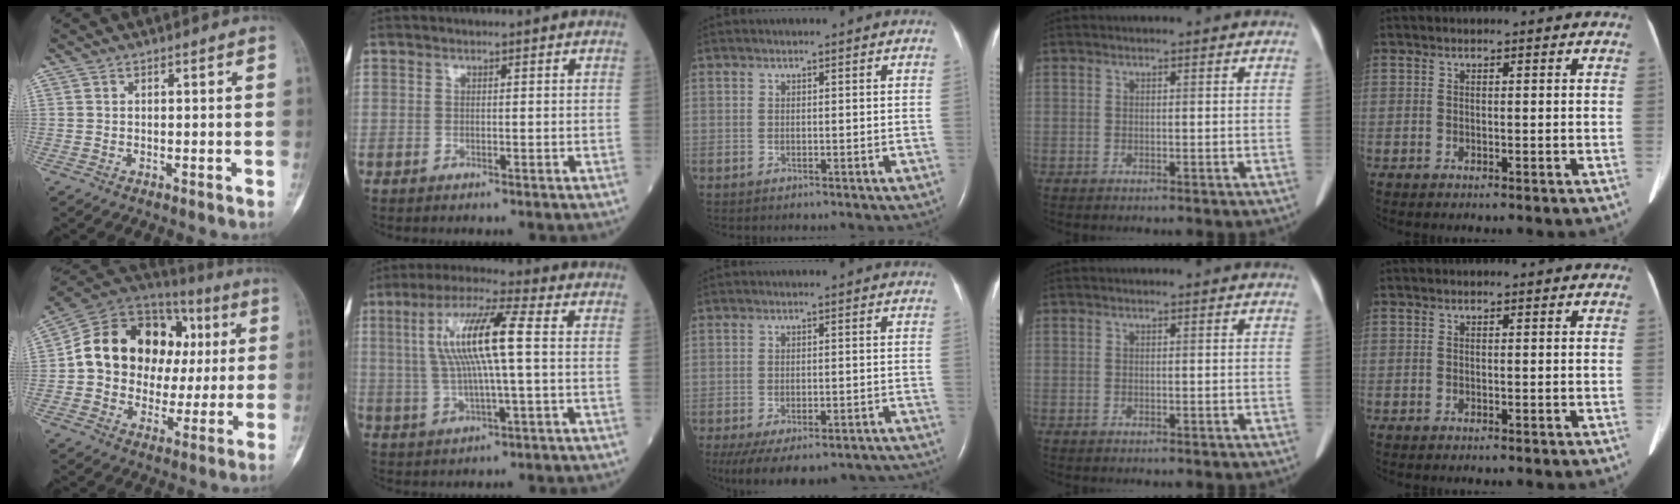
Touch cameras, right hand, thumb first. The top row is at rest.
{"thumb": {"total": 22.1, "force": [2.9, 17.2, 13.6], "torque": [-0.184, 0.044, 0.054]}, "index": {"total": 11.8, "force": [1.7, 0.9, 11.6], "torque": [-0.232, 0.017, 0.030]}, "middle": {"total": 18.3, "force": [-15.3, 5.8, 8.2], "torque": [-0.132, -0.010, -0.191]}}